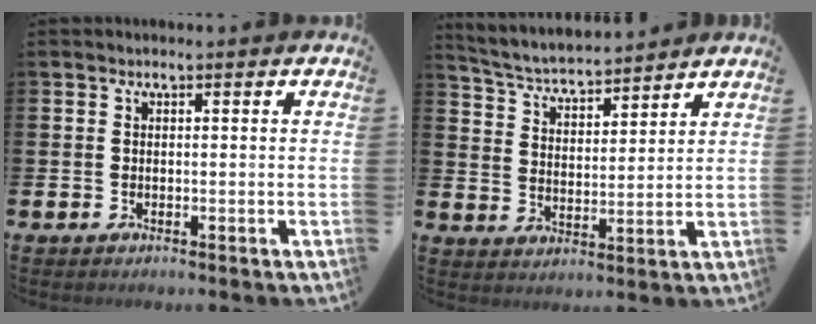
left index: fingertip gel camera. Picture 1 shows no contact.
{"total": 4.6, "force": [4.6, 0.4, 0.6], "torque": [-0.034, -0.036, 0.078]}